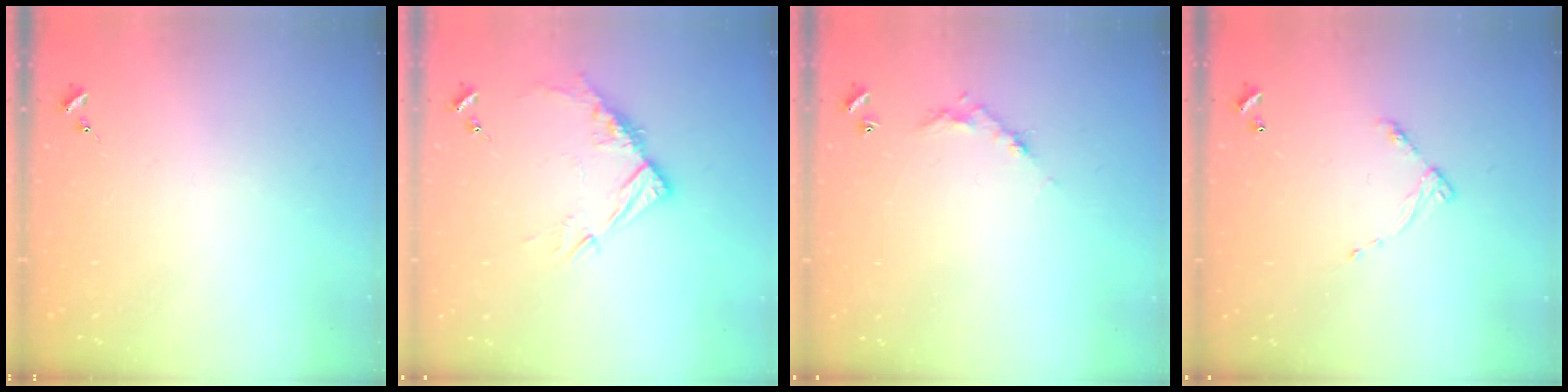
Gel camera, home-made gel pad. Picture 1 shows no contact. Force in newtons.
{"total": 10.7, "press": 10.7, "slide": 0.9}
{"total": 5.2, "press": 5.2, "slide": 0.3}
{"total": 5.9, "press": 5.9, "slide": 0.4}